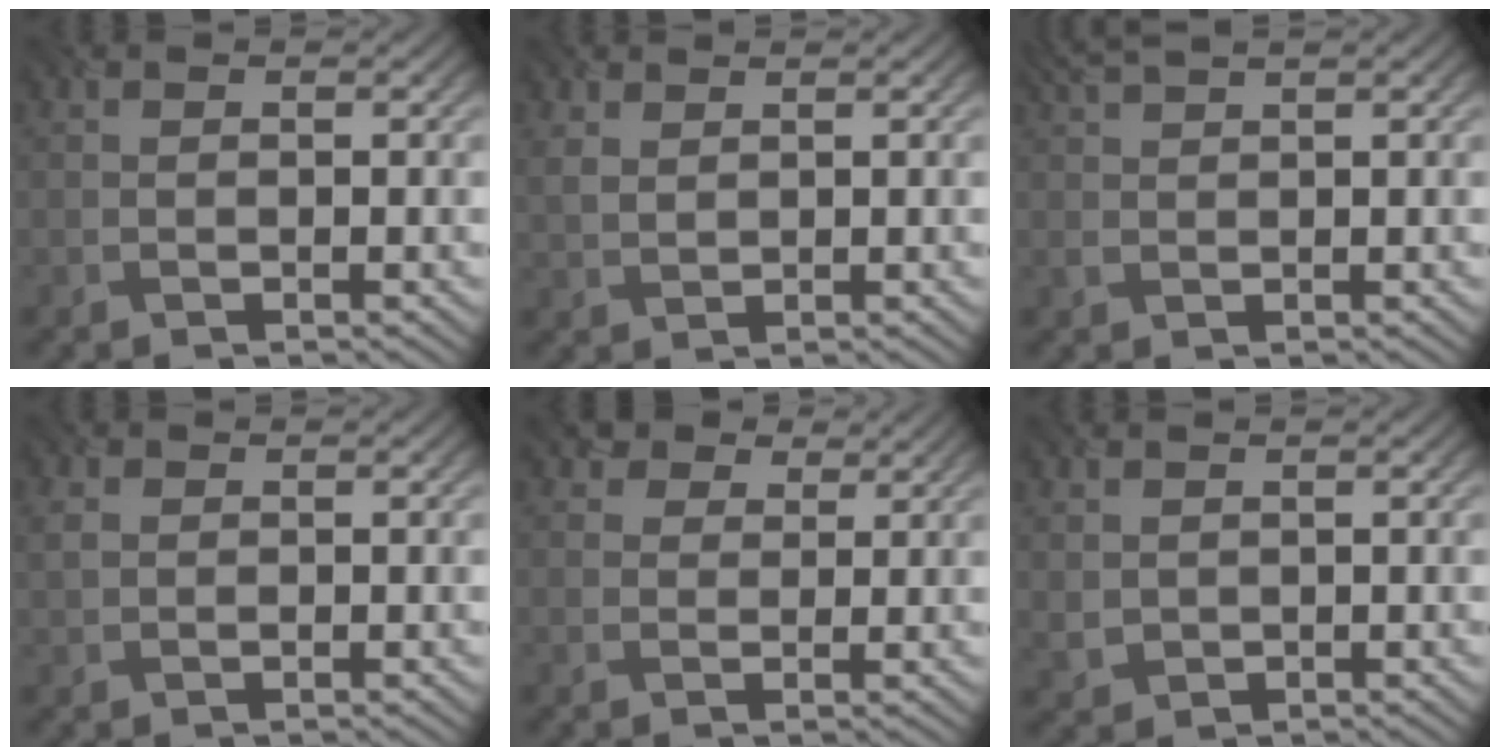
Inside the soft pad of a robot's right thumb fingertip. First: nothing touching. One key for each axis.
{"total": 2.0, "fx": 1.7, "fy": 0.8, "fz": 0.5, "tx": -0.028, "ty": -0.003, "tz": 0.035}
{"total": 2.8, "fx": 2.2, "fy": 0.5, "fz": 1.6, "tx": -0.053, "ty": 0.010, "tz": 0.047}
{"total": 1.4, "fx": 0.9, "fy": 1.0, "fz": 0.5, "tx": -0.025, "ty": 0.000, "tz": 0.015}
{"total": 3.8, "fx": 2.8, "fy": 2.4, "fz": 1.0, "tx": -0.028, "ty": -0.010, "tz": 0.048}
{"total": 1.5, "fx": 1.1, "fy": 1.0, "fz": 0.2, "tx": -0.019, "ty": -0.007, "tz": 0.024}